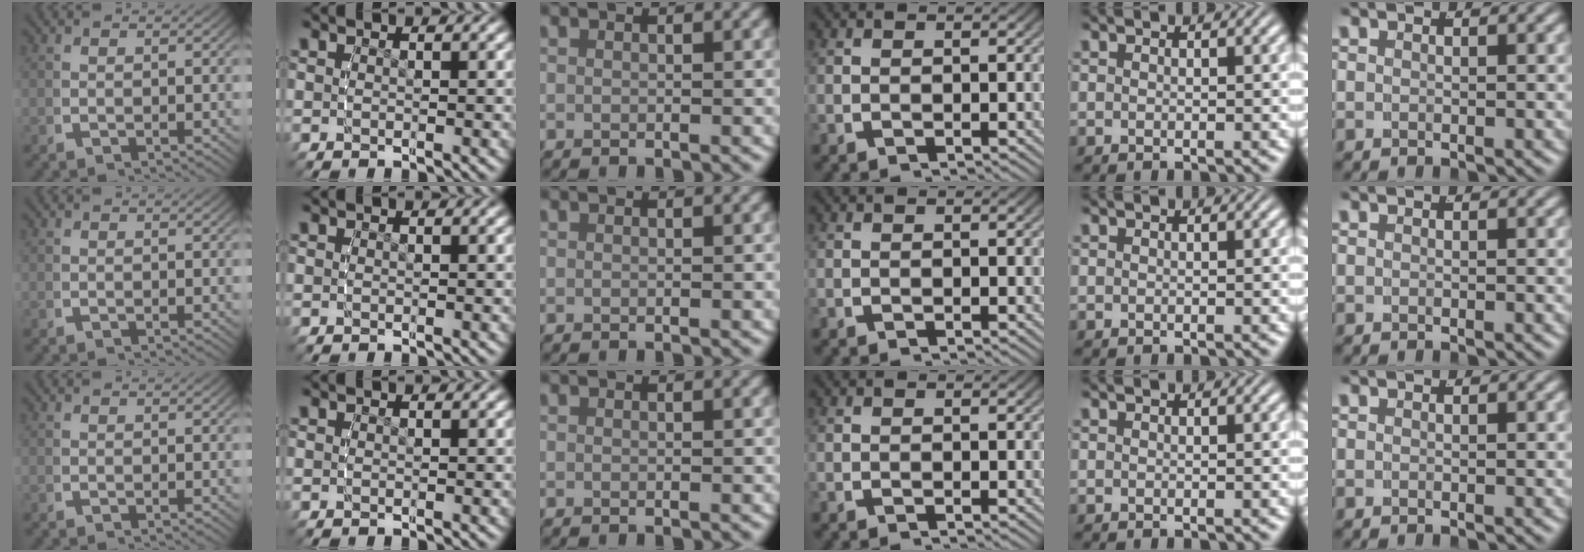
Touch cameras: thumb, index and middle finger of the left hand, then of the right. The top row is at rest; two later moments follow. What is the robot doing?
{"motion": "reach", "object": "router"}